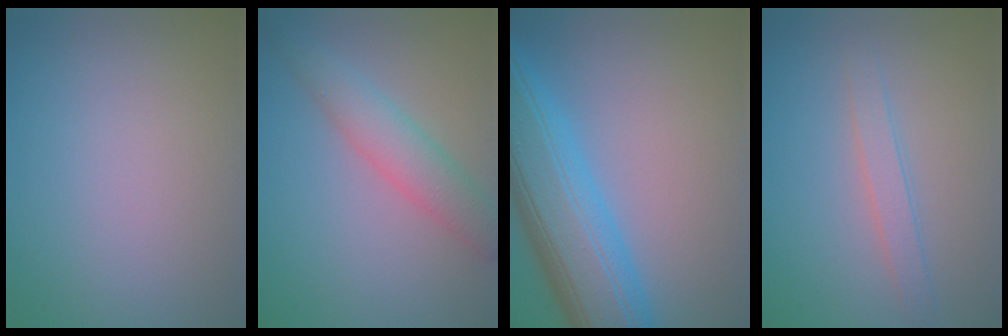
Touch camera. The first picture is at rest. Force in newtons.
{"total": 3.8, "press": 3.8, "slide": 0.1}
{"total": 10.6, "press": 10.6, "slide": 0.2}
{"total": 1.9, "press": 1.9, "slide": 0.1}